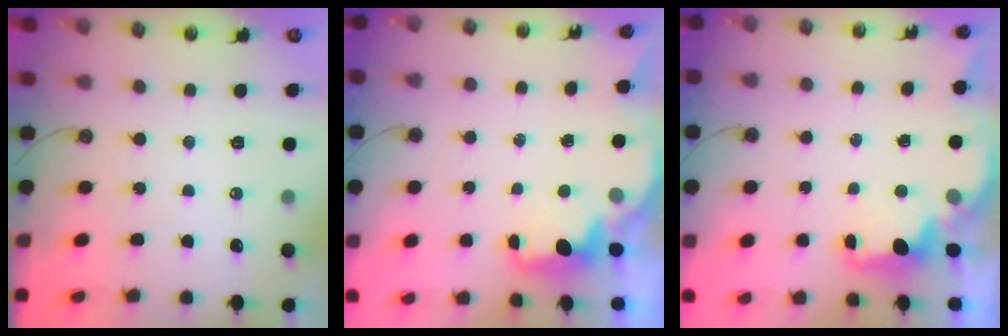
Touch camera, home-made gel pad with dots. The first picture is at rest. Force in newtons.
{"total": 2.5, "press": 2.4, "slide": 0.8}
{"total": 1.9, "press": 1.8, "slide": 0.7}